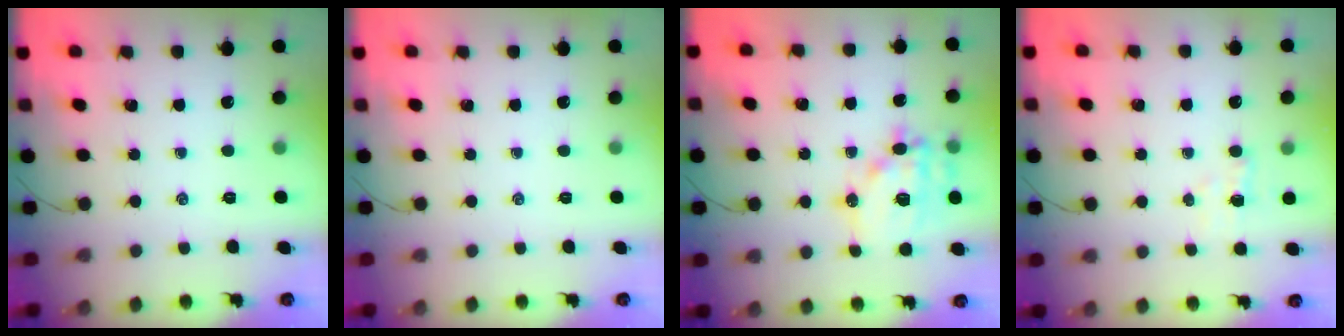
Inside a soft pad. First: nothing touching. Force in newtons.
{"total": 0.0}
{"total": 15.5, "press": 15.2, "slide": 3.1}
{"total": 2.7, "press": 2.6, "slide": 0.7}